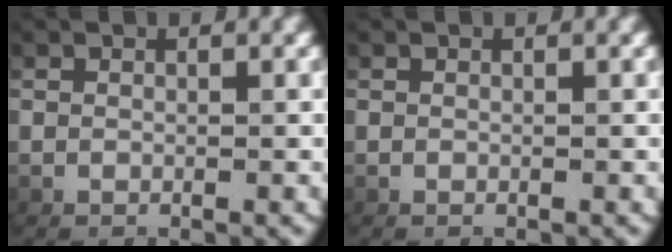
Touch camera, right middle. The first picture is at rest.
{"total": 0.0}